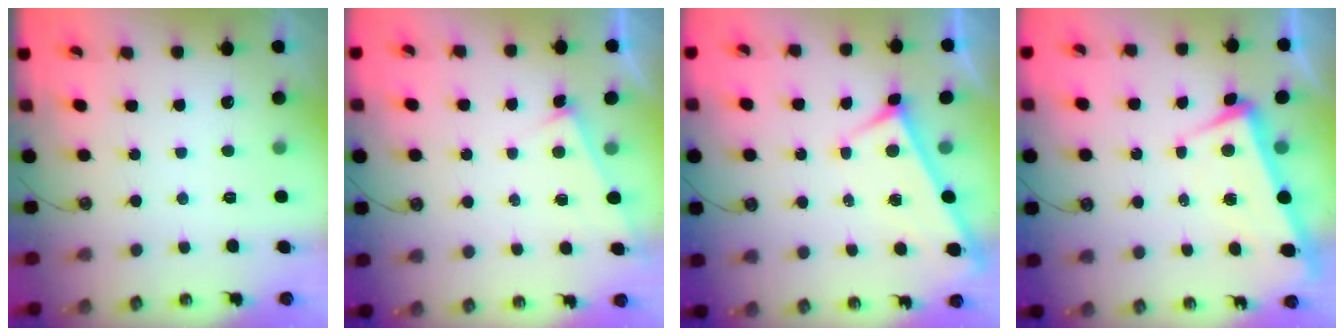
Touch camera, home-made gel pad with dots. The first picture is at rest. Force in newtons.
{"total": 6.7, "press": 6.7, "slide": 0.2}
{"total": 4.0, "press": 4.0, "slide": 0.3}
{"total": 3.7, "press": 3.4, "slide": 1.5}